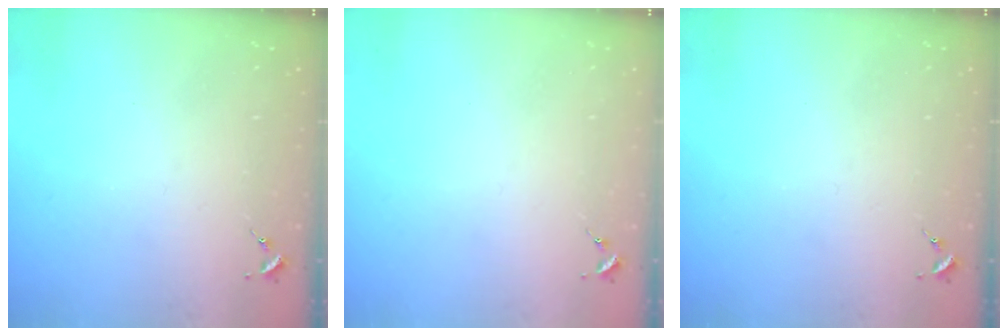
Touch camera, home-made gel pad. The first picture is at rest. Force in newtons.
{"total": 0.0}
{"total": 0.0}